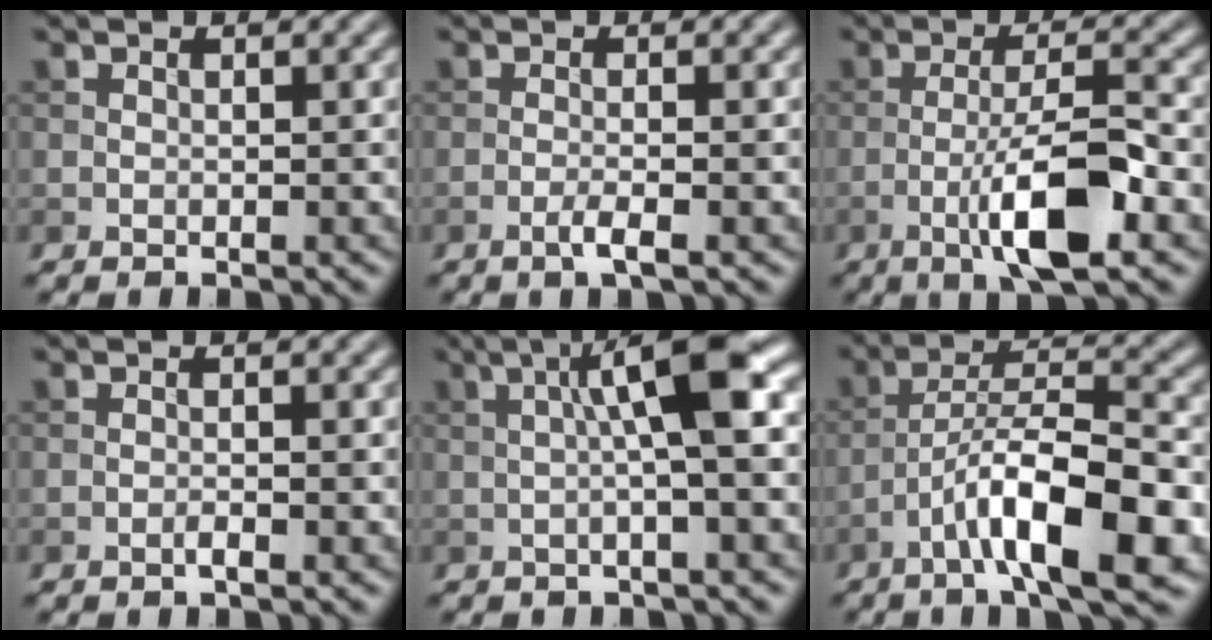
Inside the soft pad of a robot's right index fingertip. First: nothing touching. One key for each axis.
{"total": 2.1, "fx": -0.9, "fy": 0.4, "fz": 1.8, "tx": -0.029, "ty": 0.005, "tz": -0.022}
{"total": 7.6, "fx": -2.7, "fy": 1.7, "fz": 6.9, "tx": -0.119, "ty": 0.009, "tz": -0.052}
{"total": 1.0, "fx": -0.5, "fy": 0.1, "fz": 0.9, "tx": -0.014, "ty": 0.002, "tz": -0.011}
{"total": 7.3, "fx": 1.2, "fy": 1.1, "fz": 7.1, "tx": -0.107, "ty": 0.016, "tz": 0.014}
{"total": 9.7, "fx": -4.5, "fy": 2.5, "fz": 8.2, "tx": -0.133, "ty": 0.018, "tz": -0.077}